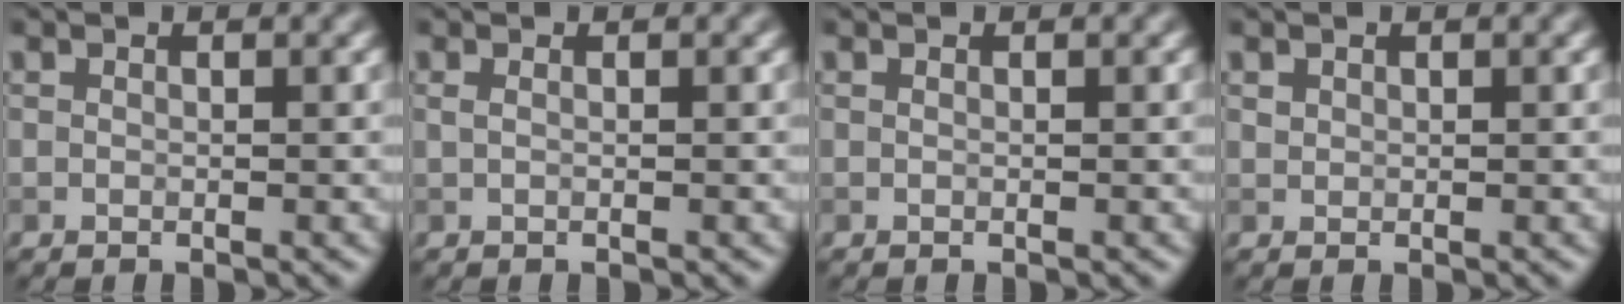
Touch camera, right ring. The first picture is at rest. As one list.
[{"total": 0.6, "force": [0.2, 0.3, 0.5], "torque": [-0.010, 0.000, 0.002]}, {"total": 0.0}, {"total": 0.6, "force": [0.3, 0.5, 0.1], "torque": [0.000, -0.003, 0.009]}]